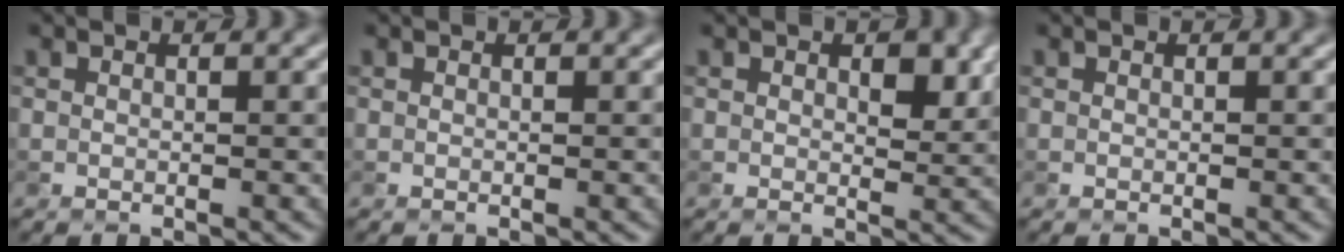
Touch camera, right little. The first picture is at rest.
{"total": 0.0}
{"total": 2.0, "force": [0.7, 1.2, 1.5], "torque": [-0.016, -0.007, 0.011]}
{"total": 0.0}